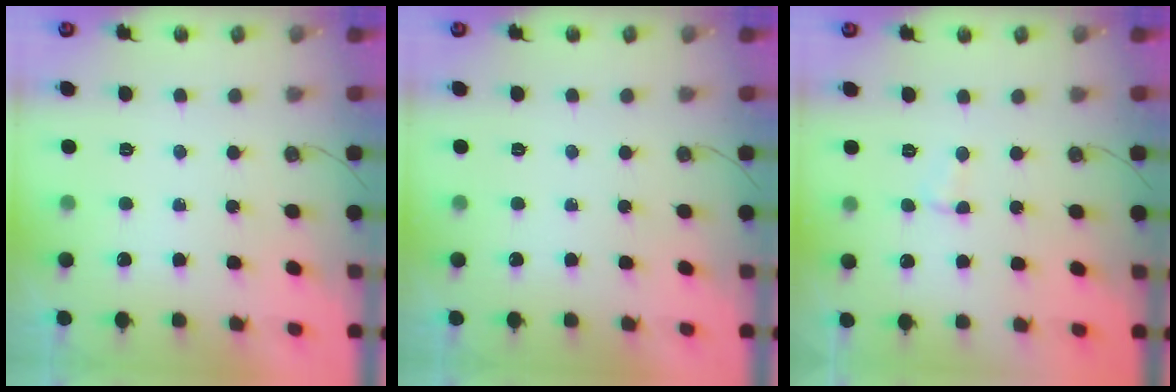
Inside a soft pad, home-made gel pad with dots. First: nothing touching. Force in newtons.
{"total": 0.0}
{"total": 1.8, "press": 1.7, "slide": 0.4}